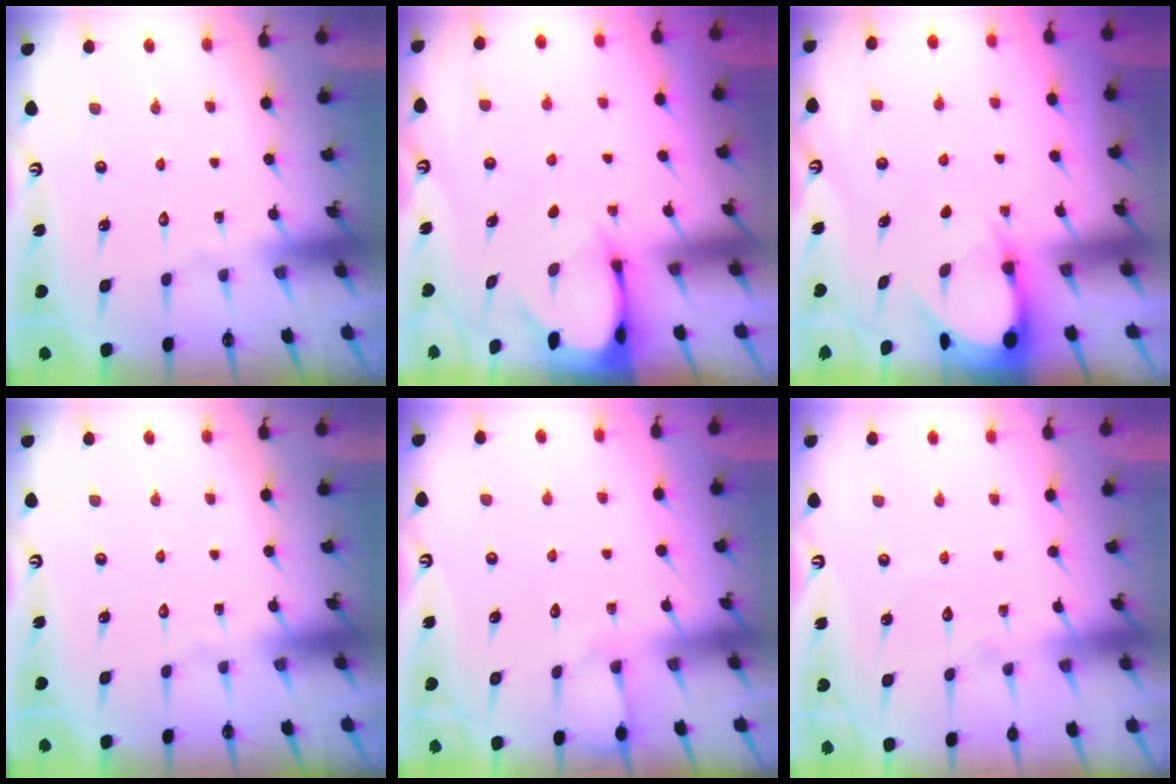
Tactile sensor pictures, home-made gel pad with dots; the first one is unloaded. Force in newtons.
{"total": 2.3, "press": 2.3, "slide": 0.3}
{"total": 3.1, "press": 3.1, "slide": 0.1}
{"total": 0.0}
{"total": 5.1, "press": 5.1, "slide": 0.7}
{"total": 2.6, "press": 2.6, "slide": 0.2}